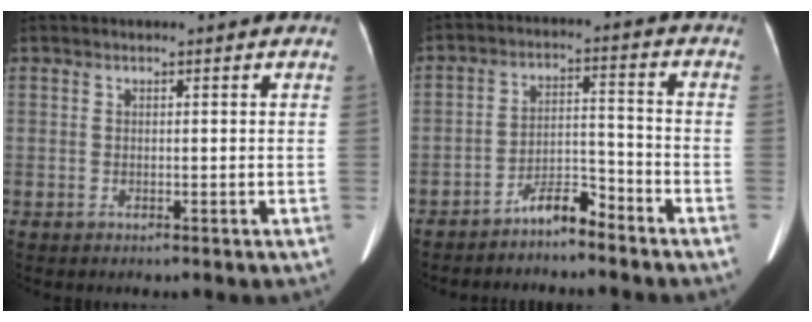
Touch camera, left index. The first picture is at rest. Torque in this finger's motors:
{"motor_torque": [0.49, 0.49, 0.02, 0.00]}